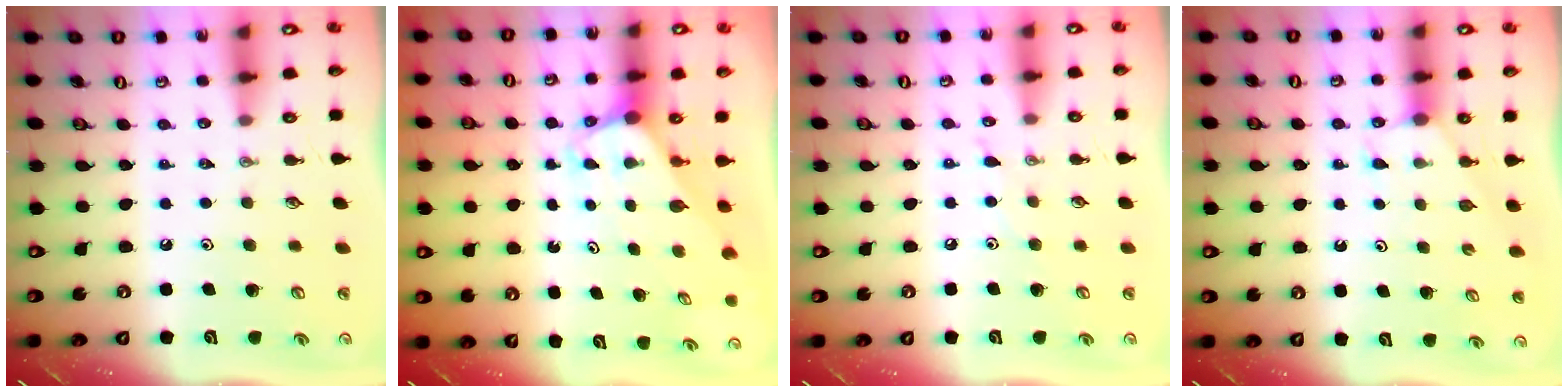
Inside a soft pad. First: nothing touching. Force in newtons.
{"total": 3.0, "press": 3.0, "slide": 0.2}
{"total": 4.5, "press": 4.5, "slide": 0.1}
{"total": 2.9, "press": 2.9, "slide": 0.3}